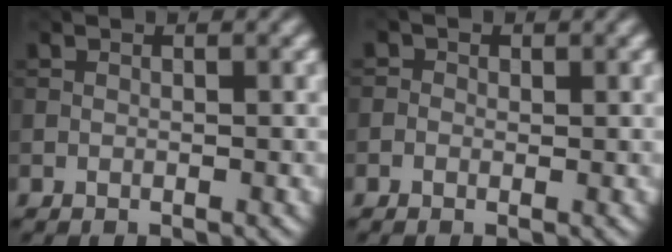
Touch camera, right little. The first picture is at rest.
{"total": 0.7, "force": [-0.5, 0.5, -0.2], "torque": [0.011, -0.005, -0.007]}